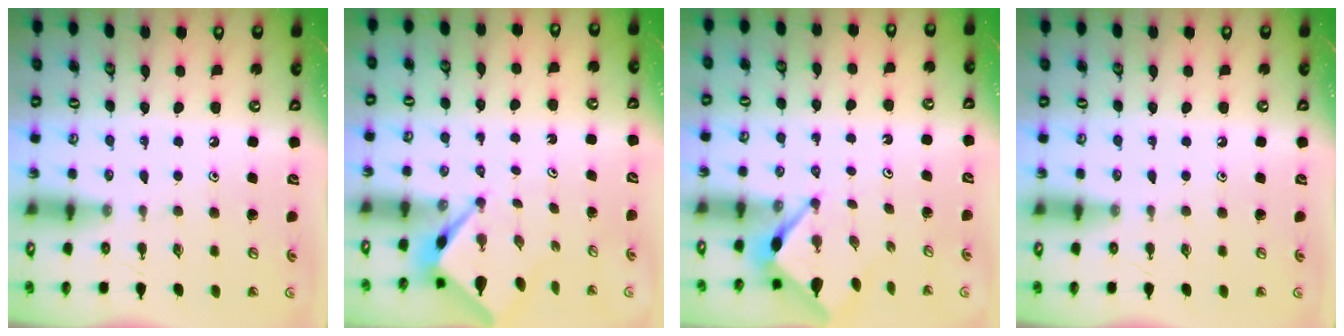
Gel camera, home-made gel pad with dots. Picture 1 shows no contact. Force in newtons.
{"total": 2.5, "press": 2.5, "slide": 0.1}
{"total": 2.9, "press": 2.9, "slide": 0.3}
{"total": 0.0}